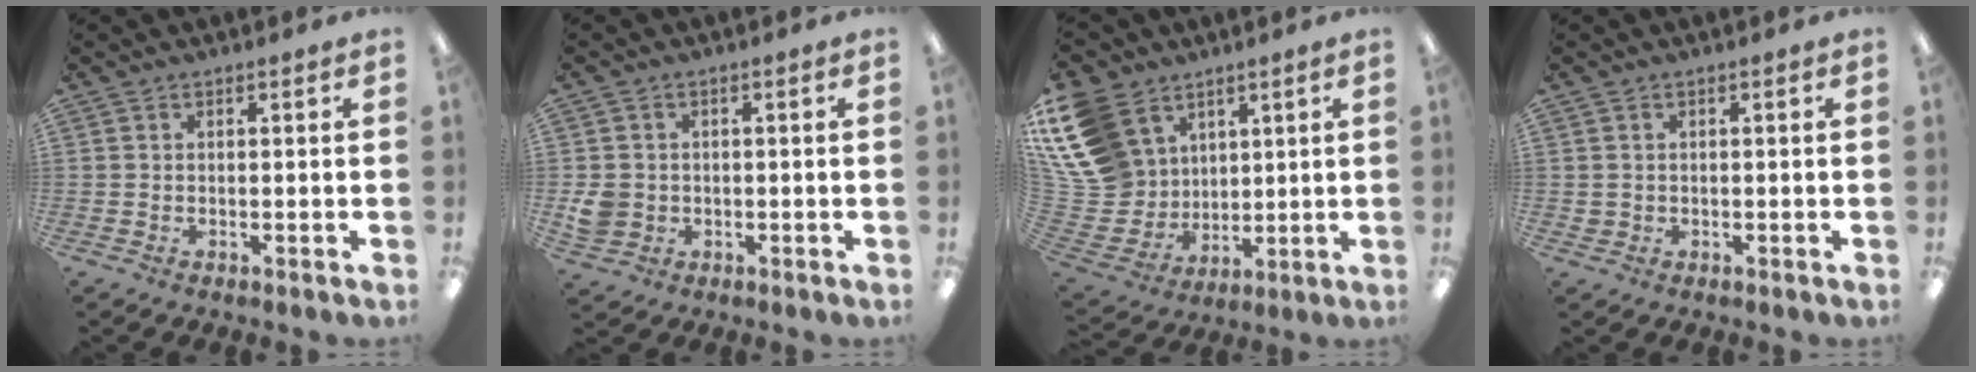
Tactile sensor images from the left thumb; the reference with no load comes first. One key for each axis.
{"total": 4.6, "fx": -0.5, "fy": 4.3, "fz": 1.6, "tx": -0.030, "ty": 0.005, "tz": -0.007}
{"total": 18.3, "fx": 8.3, "fy": 14.4, "fz": 7.7, "tx": -0.198, "ty": -0.038, "tz": 0.166}
{"total": 1.2, "fx": 0.2, "fy": 1.2, "fz": 0.0, "tx": -0.002, "ty": 0.005, "tz": 0.001}